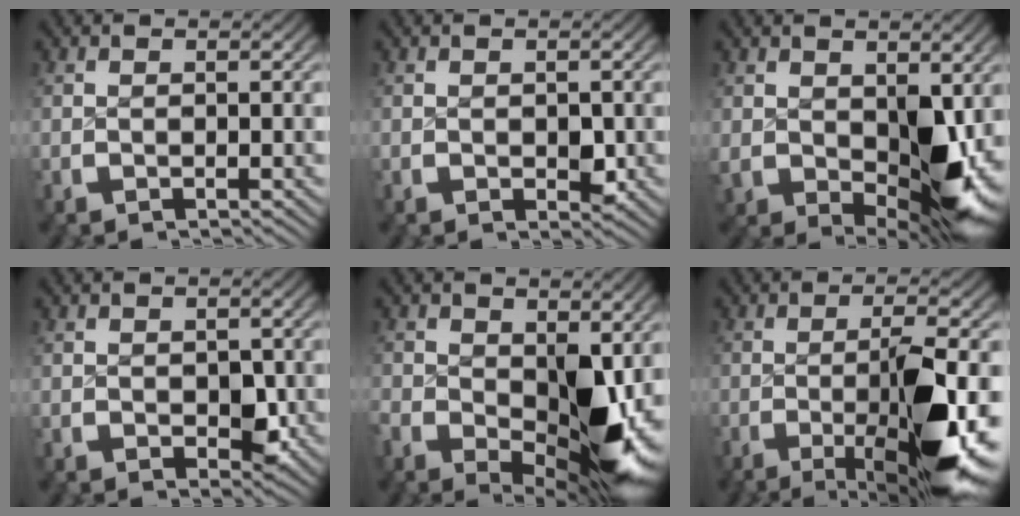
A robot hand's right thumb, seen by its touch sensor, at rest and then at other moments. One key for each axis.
{"total": 1.5, "fx": 0.0, "fy": 1.1, "fz": 1.1, "tx": -0.012, "ty": -0.008, "tz": 0.004}
{"total": 7.8, "fx": -0.4, "fy": 4.3, "fz": 6.4, "tx": -0.094, "ty": -0.037, "tz": 0.022}
{"total": 2.4, "fx": -0.2, "fy": 1.7, "fz": 1.7, "tx": -0.020, "ty": -0.012, "tz": 0.003}
{"total": 9.7, "fx": -1.4, "fy": 5.2, "fz": 8.0, "tx": -0.120, "ty": -0.045, "tz": 0.001}
{"total": 12.5, "fx": -3.7, "fy": 4.1, "fz": 11.2, "tx": -0.172, "ty": -0.022, "tz": -0.046}